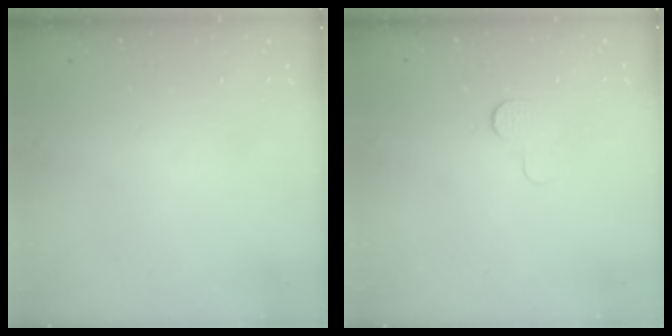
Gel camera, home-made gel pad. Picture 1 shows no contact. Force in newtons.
{"total": 3.9, "press": 3.9, "slide": 0.3}